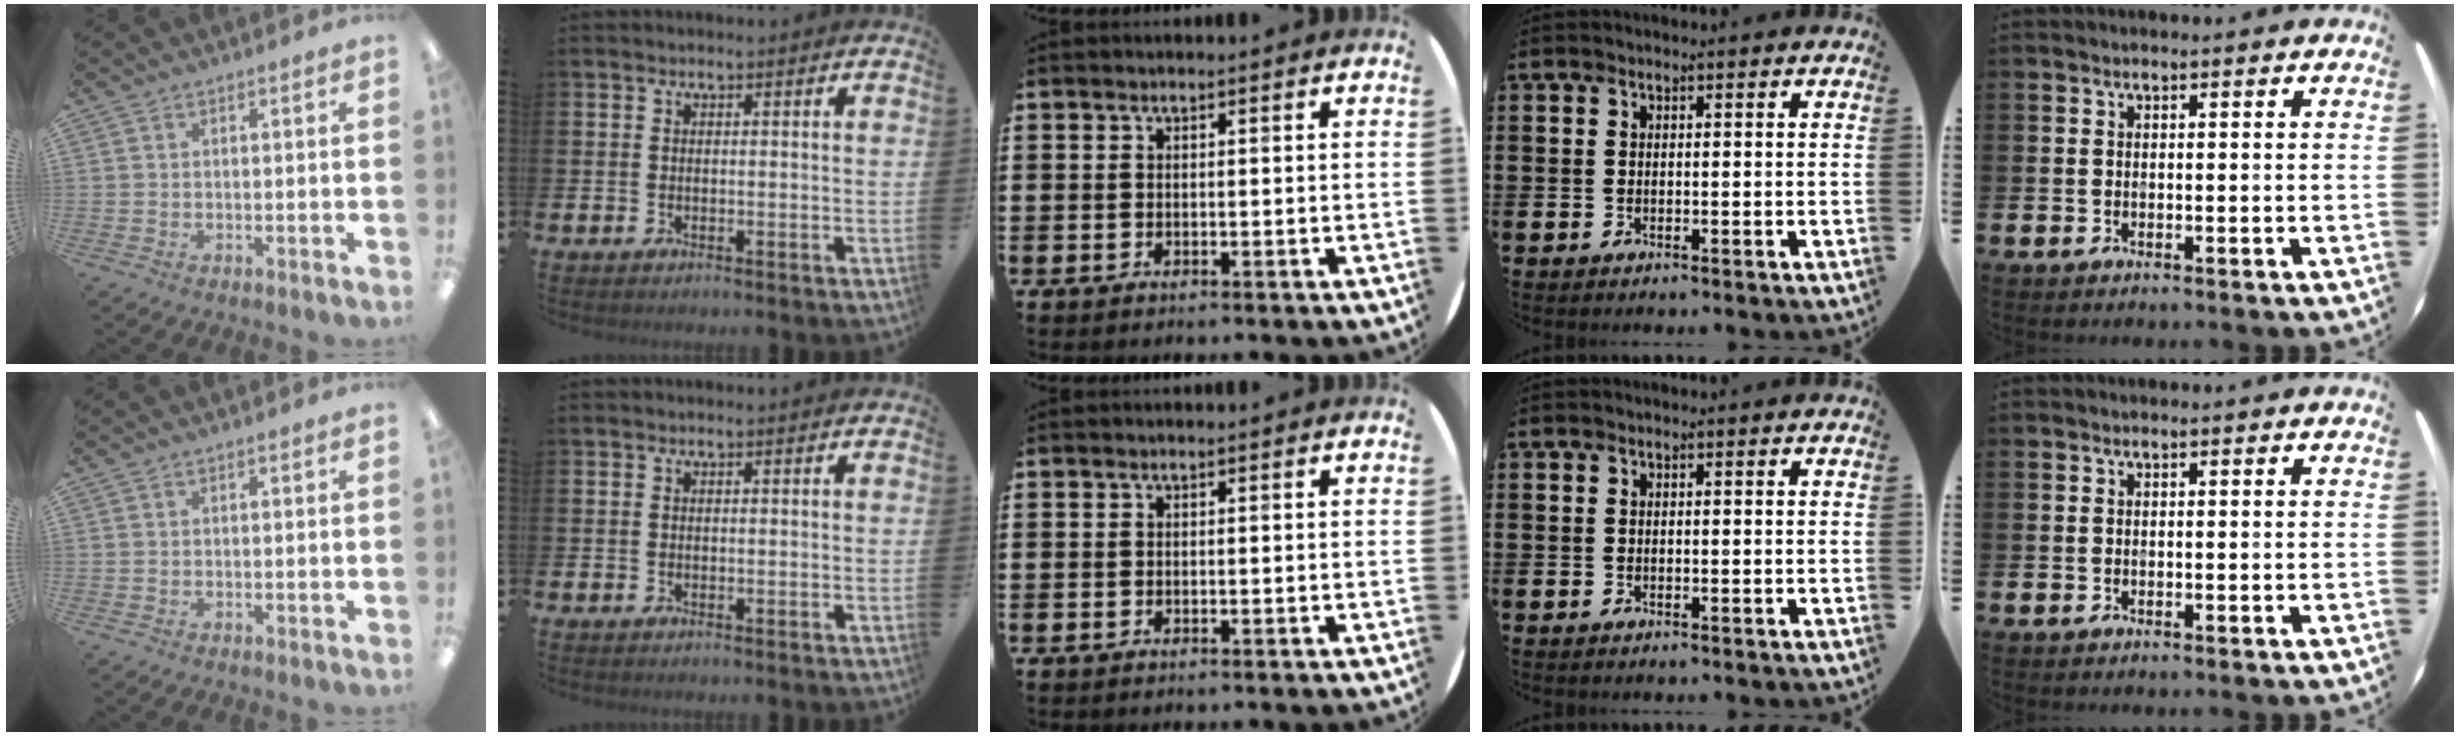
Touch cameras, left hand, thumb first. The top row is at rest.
{}